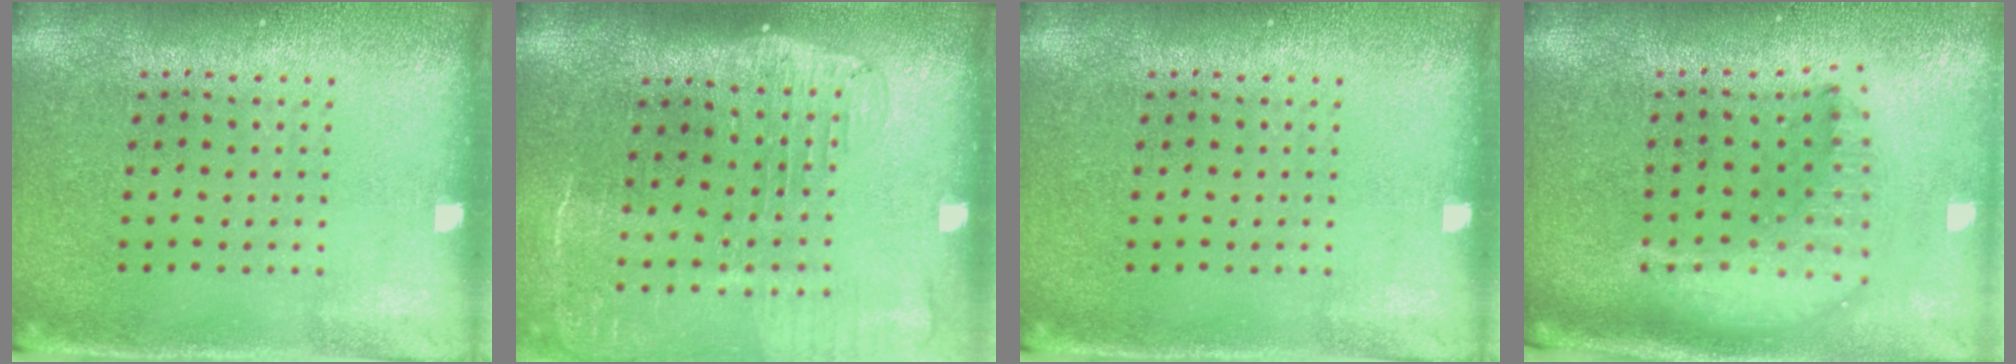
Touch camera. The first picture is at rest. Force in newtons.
{"total": 2.2, "press": 1.8, "slide": 1.2}
{"total": 0.0}
{"total": 2.3, "press": 1.7, "slide": 1.5}